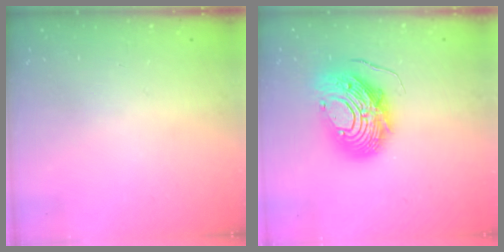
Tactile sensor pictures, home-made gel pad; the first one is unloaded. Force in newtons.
{"total": 15.2, "press": 15.1, "slide": 1.3}